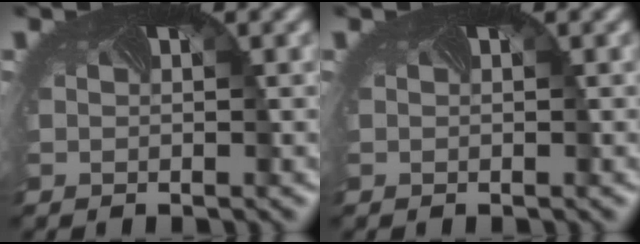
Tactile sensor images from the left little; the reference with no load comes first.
{"total": 0.0}